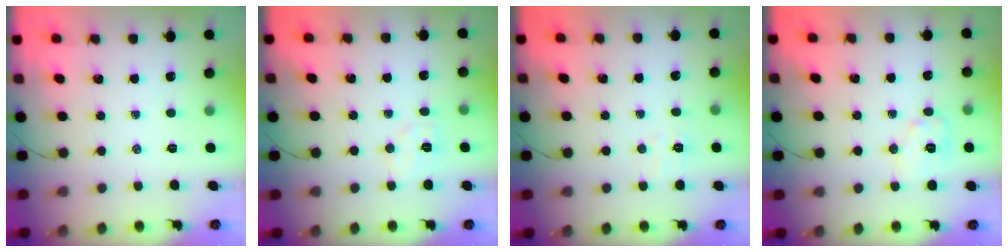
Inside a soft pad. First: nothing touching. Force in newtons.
{"total": 5.0, "press": 4.9, "slide": 1.1}
{"total": 3.6, "press": 3.5, "slide": 1.0}
{"total": 7.4, "press": 7.4, "slide": 0.2}